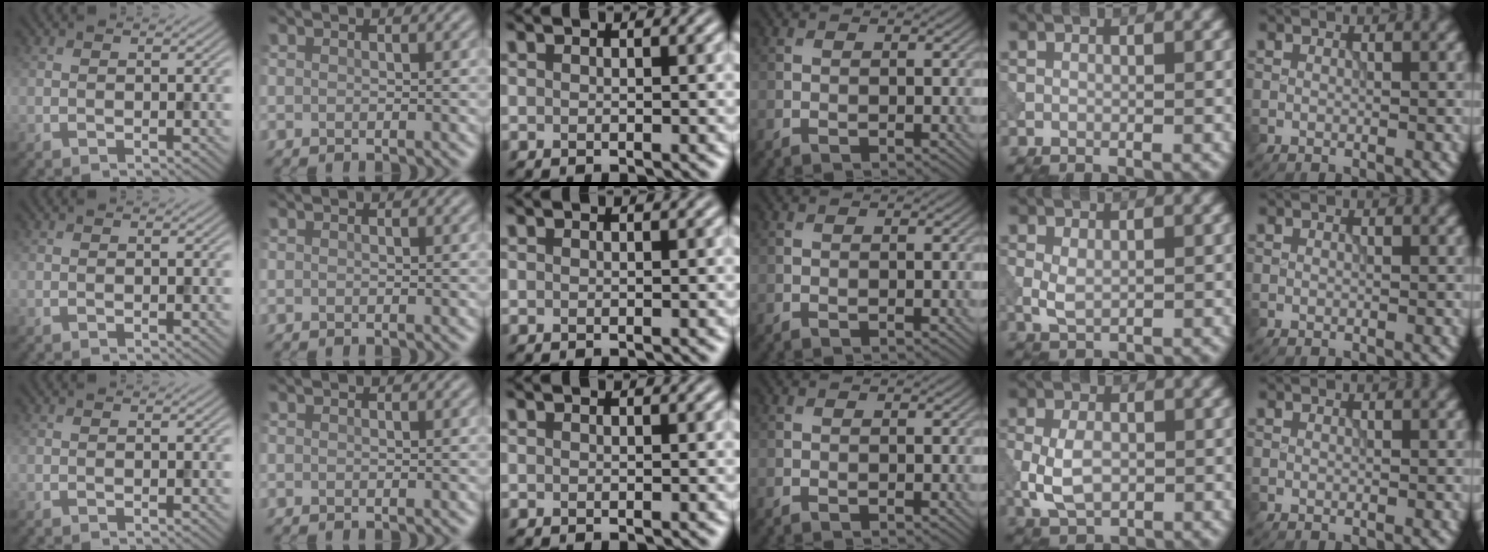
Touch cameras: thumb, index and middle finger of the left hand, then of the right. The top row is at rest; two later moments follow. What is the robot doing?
{"motion": "press", "object": "tv remote"}